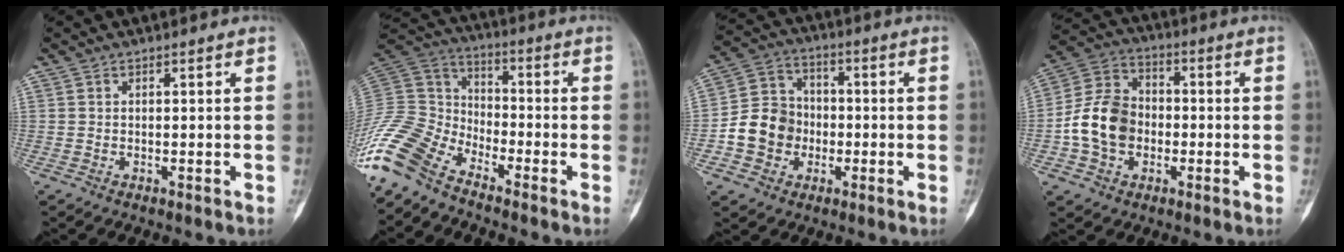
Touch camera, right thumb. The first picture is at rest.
{"total": 16.6, "force": [-12.5, 8.2, 7.1], "torque": [-0.155, 0.065, -0.253]}
{"total": 11.0, "force": [-2.6, 9.8, 4.5], "torque": [-0.051, 0.031, -0.052]}
{"total": 12.4, "force": [-2.1, 9.5, 7.6], "torque": [-0.127, 0.033, -0.047]}